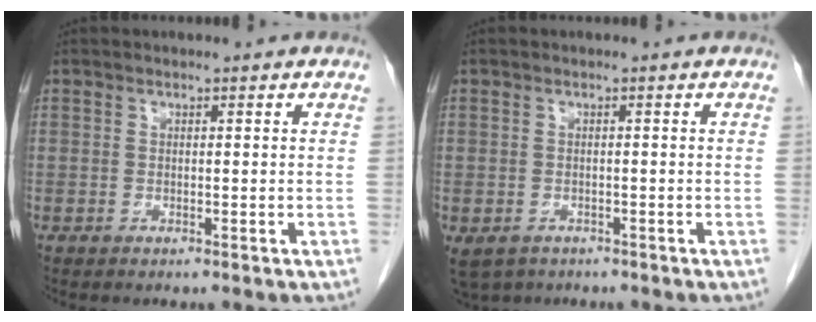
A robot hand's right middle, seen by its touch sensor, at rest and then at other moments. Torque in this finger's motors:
{"motor_torque": [0.77, -0.52, 0.35, 0.06]}